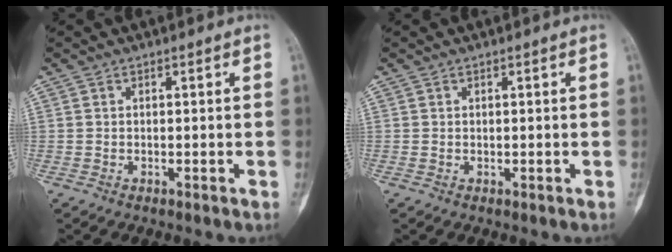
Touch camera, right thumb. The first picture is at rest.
{"total": 0.0}